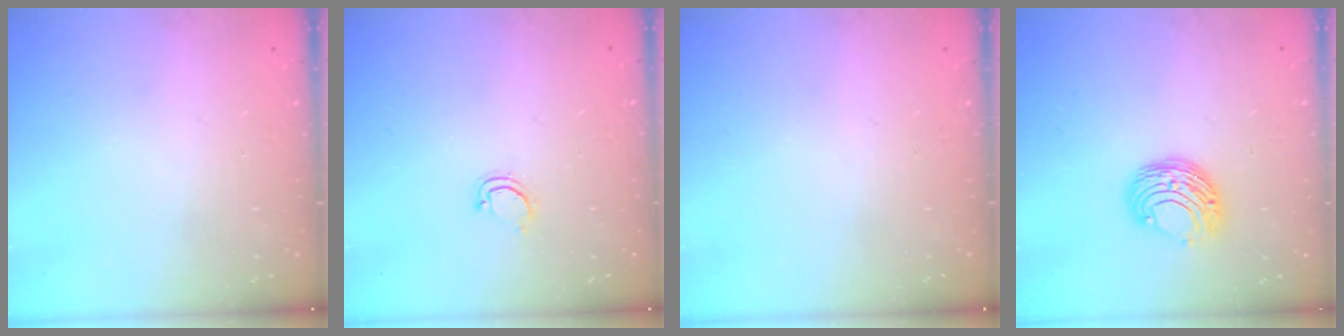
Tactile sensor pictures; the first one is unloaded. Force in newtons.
{"total": 3.1, "press": 3.1, "slide": 0.2}
{"total": 0.0}
{"total": 9.5, "press": 9.5, "slide": 0.6}